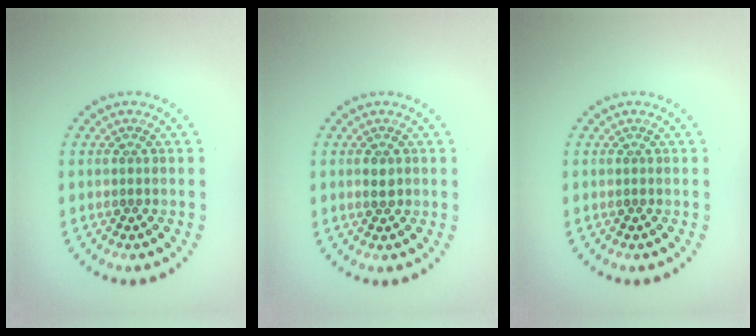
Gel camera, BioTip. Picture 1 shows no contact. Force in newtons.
{"total": 1.0, "press": 1.0, "slide": 0.1}
{"total": 0.0}